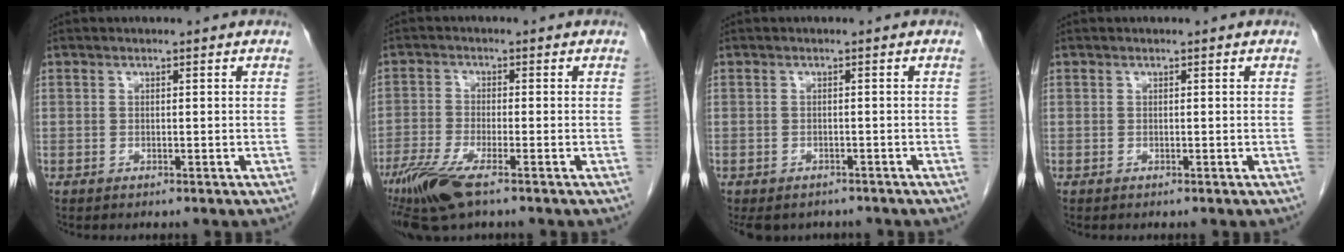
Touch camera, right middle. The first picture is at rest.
{"total": 8.5, "force": [-5.6, 1.4, 6.2], "torque": [-0.124, -0.021, -0.105]}
{"total": 6.6, "force": [-5.3, 3.7, 1.4], "torque": [-0.023, -0.006, -0.064]}
{"total": 0.0}